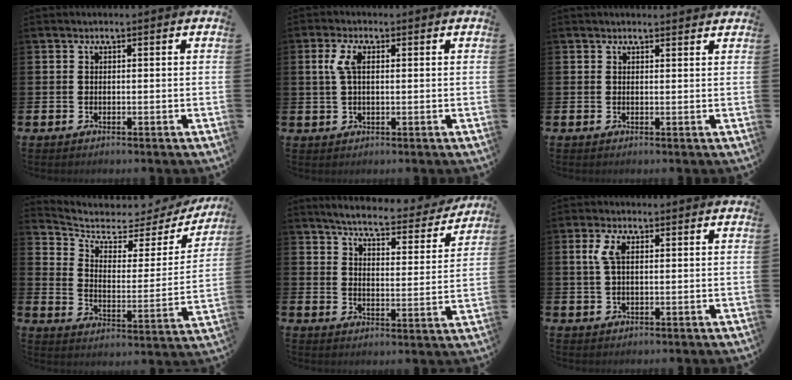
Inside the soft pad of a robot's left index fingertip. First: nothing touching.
{"total": 4.2, "force": [1.2, 1.8, 3.6], "torque": [-0.086, 0.008, 0.017]}
{"total": 1.1, "force": [1.1, 0.1, 0.1], "torque": [0.006, -0.004, 0.019]}
{"total": 4.7, "force": [3.9, 2.1, 1.5], "torque": [-0.061, -0.035, 0.057]}
{"total": 5.7, "force": [5.4, 0.7, 1.8], "torque": [-0.054, -0.036, 0.087]}
{"total": 4.1, "force": [1.4, 1.7, 3.4], "torque": [-0.075, 0.009, 0.023]}